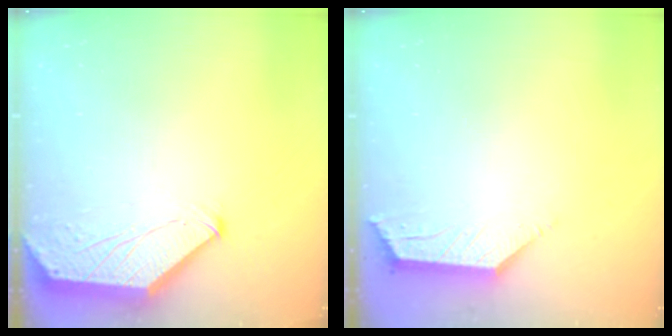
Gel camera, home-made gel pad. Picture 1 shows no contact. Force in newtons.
{"total": 2.7, "press": 2.7, "slide": 0.5}